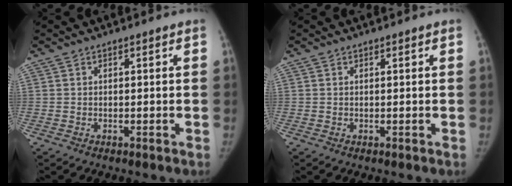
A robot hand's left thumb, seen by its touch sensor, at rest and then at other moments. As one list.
[{"total": 0.0}]